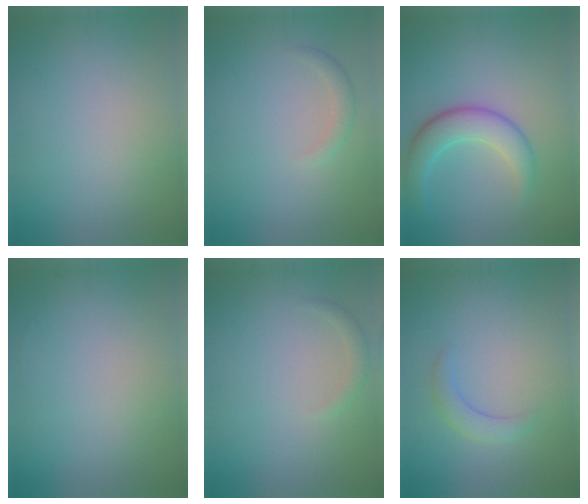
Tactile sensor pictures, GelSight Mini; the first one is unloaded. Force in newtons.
{"total": 1.2, "press": 1.2, "slide": 0.0}
{"total": 4.8, "press": 4.8, "slide": 0.3}
{"total": 0.0}
{"total": 1.1, "press": 1.1, "slide": 0.1}
{"total": 2.1, "press": 2.1, "slide": 0.2}